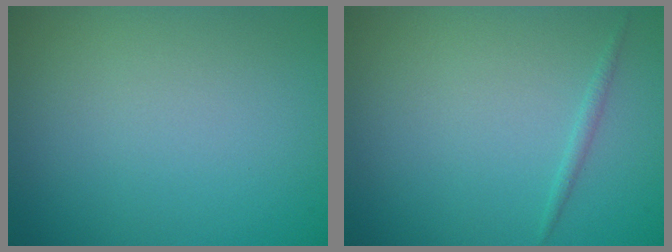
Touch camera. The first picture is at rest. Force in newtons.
{"total": 0.7, "press": 0.7, "slide": 0.0}